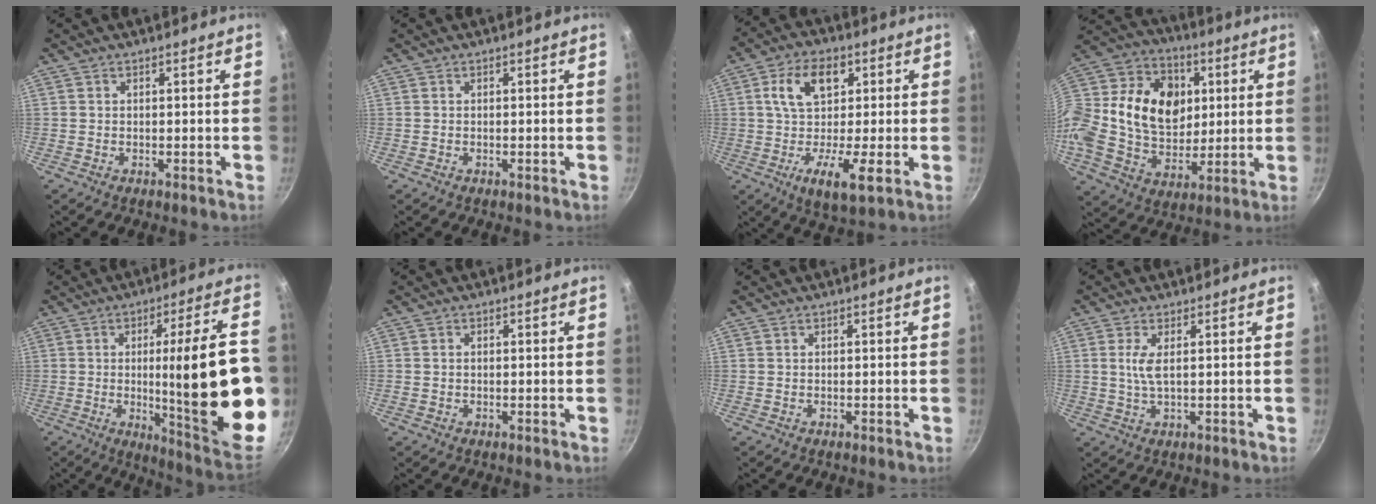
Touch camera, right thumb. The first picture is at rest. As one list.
[{"total": 0.0}, {"total": 13.1, "force": [0.5, 6.7, 11.2], "torque": [-0.173, 0.008, -0.003]}, {"total": 26.6, "force": [4.2, 19.7, 17.3], "torque": [-0.322, 0.028, 0.071]}, {"total": 27.0, "force": [-2.3, 4.7, 26.5], "torque": [-0.363, -0.012, -0.021]}, {"total": 0.7, "force": [0.1, 0.6, 0.4], "torque": [-0.006, 0.004, 0.000]}, {"total": 0.0}, {"total": 3.6, "force": [0.8, 1.1, 3.3], "torque": [-0.076, -0.004, 0.016]}]